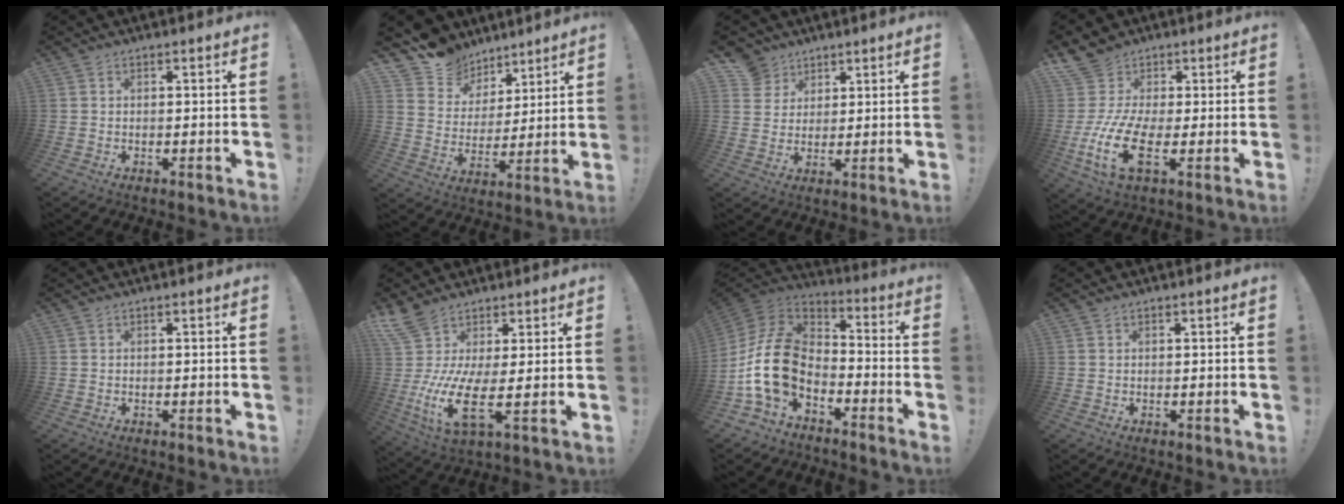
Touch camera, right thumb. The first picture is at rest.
{"total": 10.7, "force": [7.6, 7.5, 1.0], "torque": [-0.018, -0.064, 0.146]}
{"total": 7.5, "force": [4.8, 5.8, 0.6], "torque": [0.000, -0.038, 0.095]}
{"total": 15.2, "force": [-1.0, 10.0, 11.4], "torque": [-0.232, -0.016, -0.015]}
{"total": 0.0}
{"total": 13.3, "force": [3.6, 3.8, 12.2], "torque": [-0.275, -0.053, 0.062]}
{"total": 17.6, "force": [-4.9, 11.6, 12.3], "torque": [-0.243, 0.030, -0.078]}
{"total": 0.0}